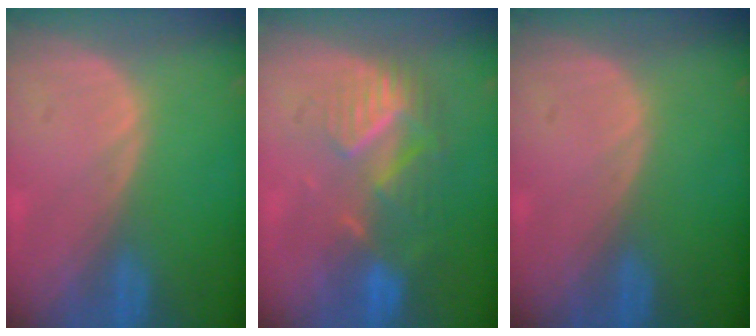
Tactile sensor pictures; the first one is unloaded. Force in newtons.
{"total": 9.0, "press": 7.9, "slide": 4.4}
{"total": 0.0}